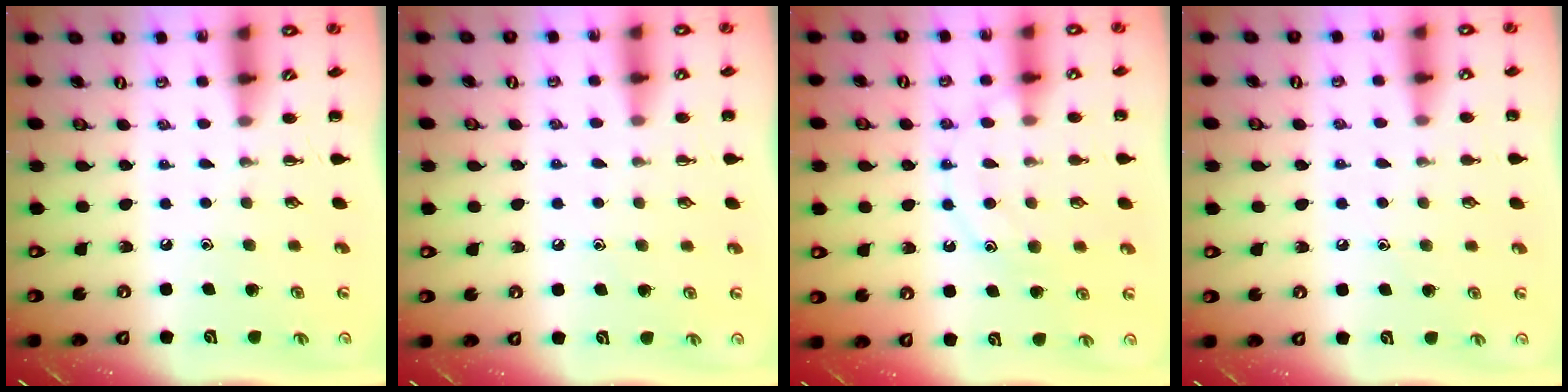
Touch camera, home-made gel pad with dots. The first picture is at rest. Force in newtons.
{"total": 7.0, "press": 6.6, "slide": 2.3}
{"total": 11.9, "press": 11.9, "slide": 0.8}
{"total": 5.4, "press": 5.2, "slide": 1.6}